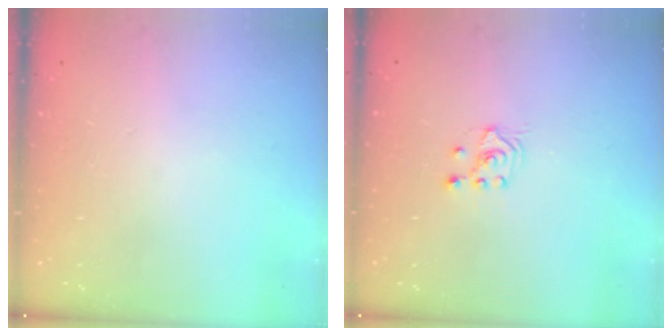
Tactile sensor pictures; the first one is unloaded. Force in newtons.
{"total": 2.1, "press": 2.0, "slide": 0.8}